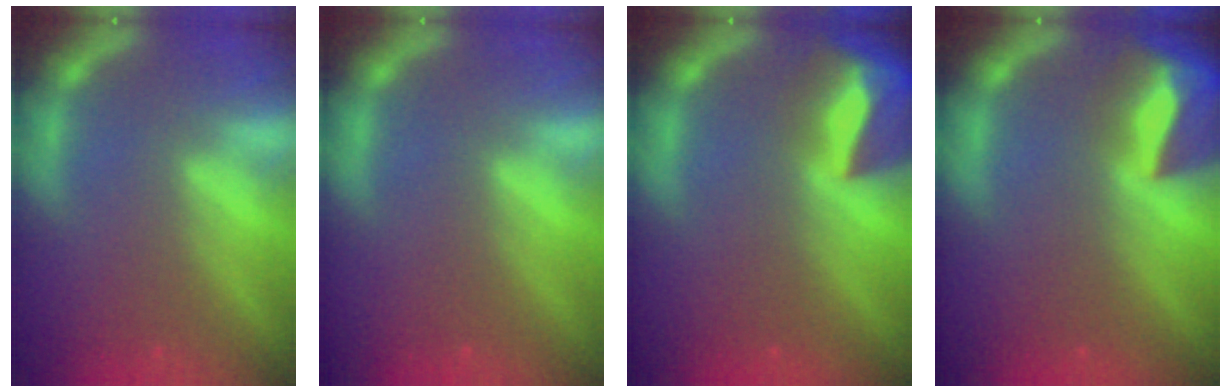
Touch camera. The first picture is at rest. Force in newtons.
{"total": 0.0}
{"total": 9.0}
{"total": 9.0}